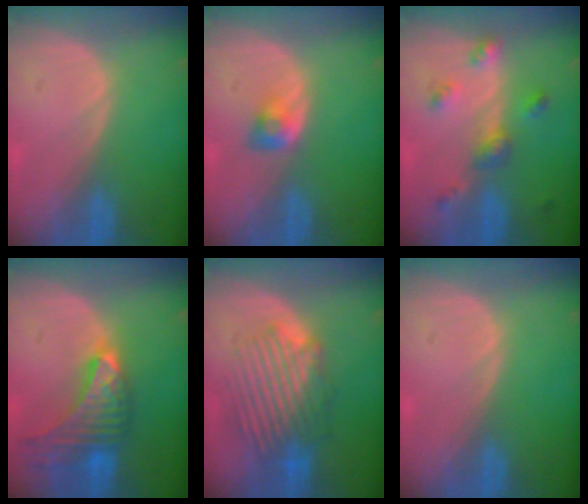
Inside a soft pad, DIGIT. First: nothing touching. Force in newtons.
{"total": 2.8, "press": 2.5, "slide": 1.3}
{"total": 4.9, "press": 4.7, "slide": 1.2}
{"total": 9.8, "press": 8.7, "slide": 4.6}
{"total": 8.5, "press": 8.2, "slide": 2.5}
{"total": 0.0}